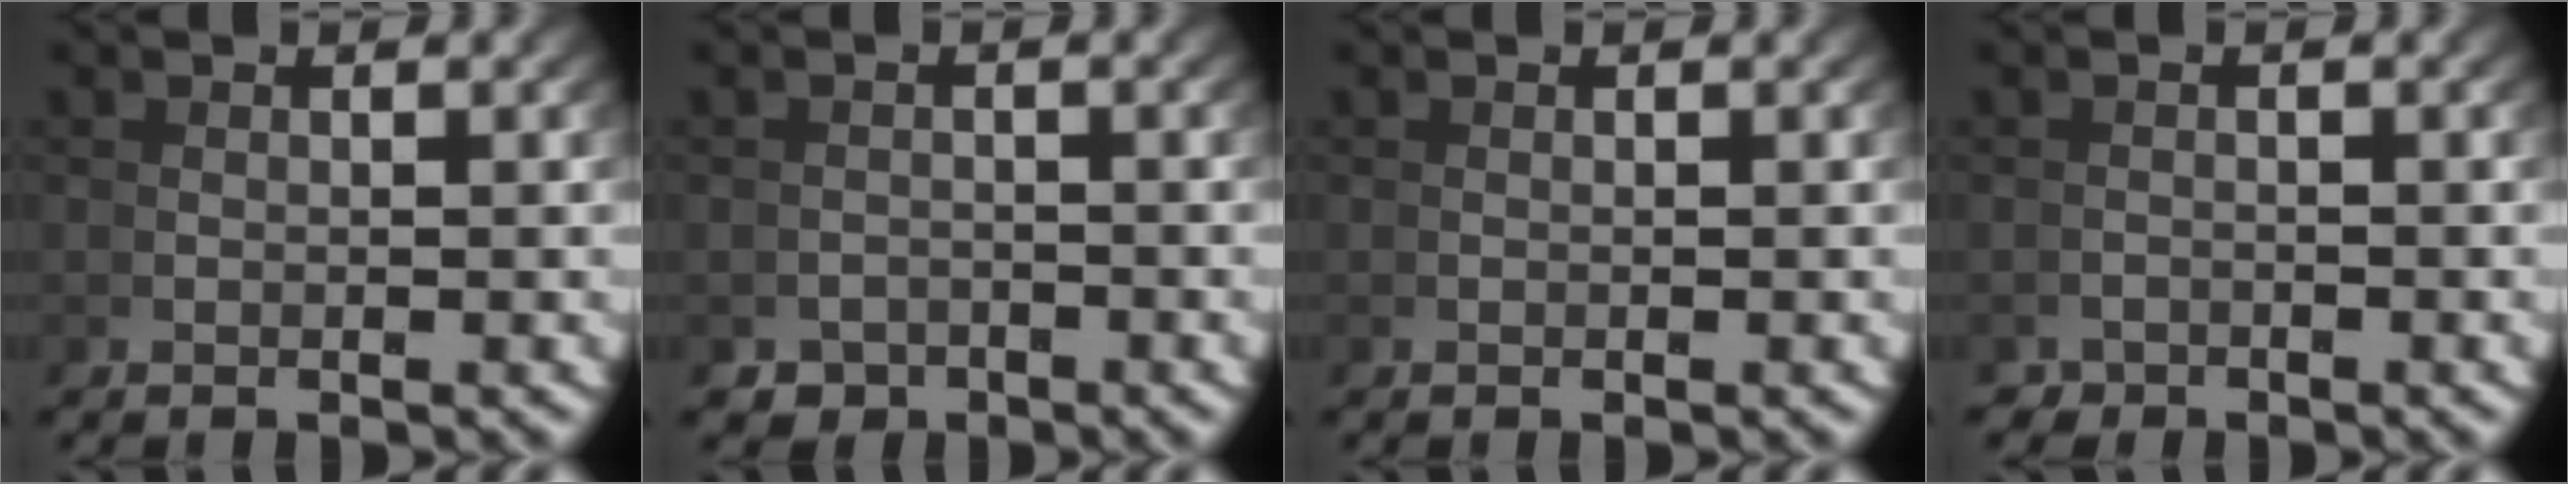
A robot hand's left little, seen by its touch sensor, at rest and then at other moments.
{"total": 2.5, "force": [-1.9, 1.5, -0.5], "torque": [0.015, -0.012, -0.031]}
{"total": 0.0}
{"total": 1.3, "force": [-1.0, -0.1, -0.8], "torque": [0.022, -0.006, -0.018]}